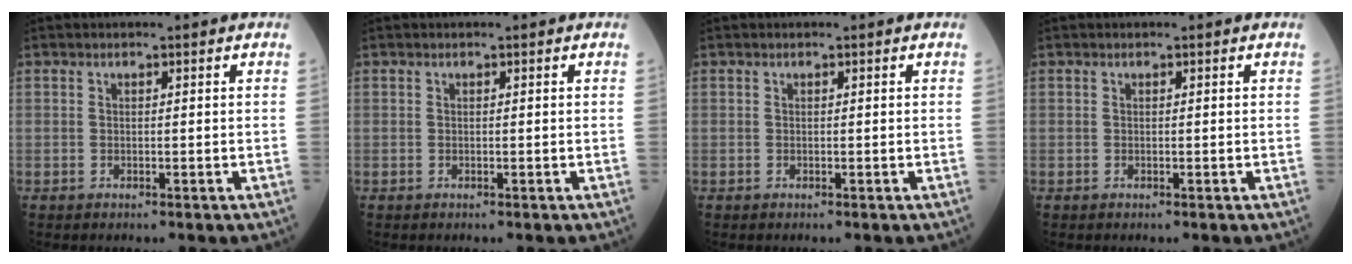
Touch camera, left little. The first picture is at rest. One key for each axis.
{"total": 0.0}
{"total": 0.0}
{"total": 0.0}